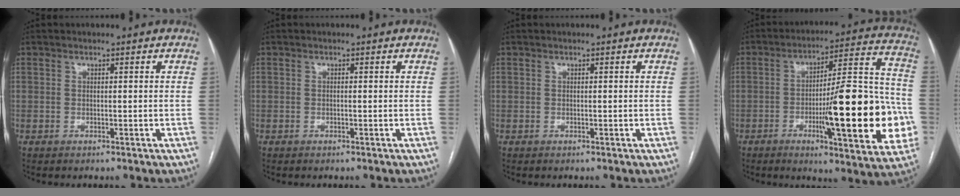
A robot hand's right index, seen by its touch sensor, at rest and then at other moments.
{"total": 0.0}
{"total": 0.0}
{"total": 22.9, "force": [-5.4, 3.7, 22.0], "torque": [-0.268, 0.011, -0.069]}